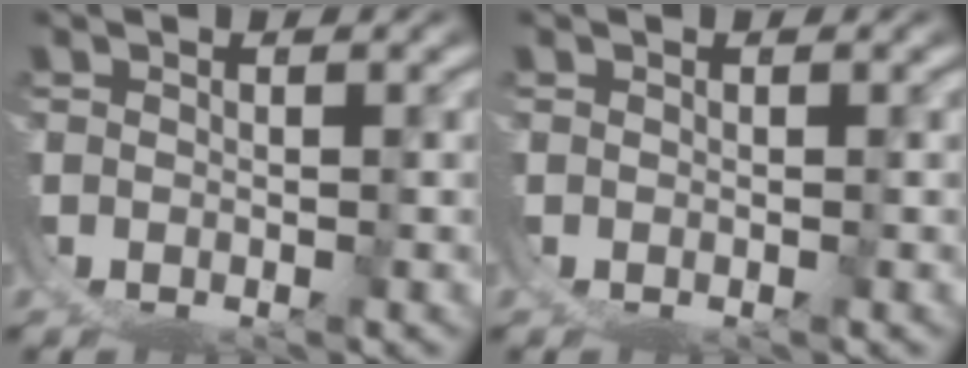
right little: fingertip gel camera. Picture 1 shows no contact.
{"total": 0.0}